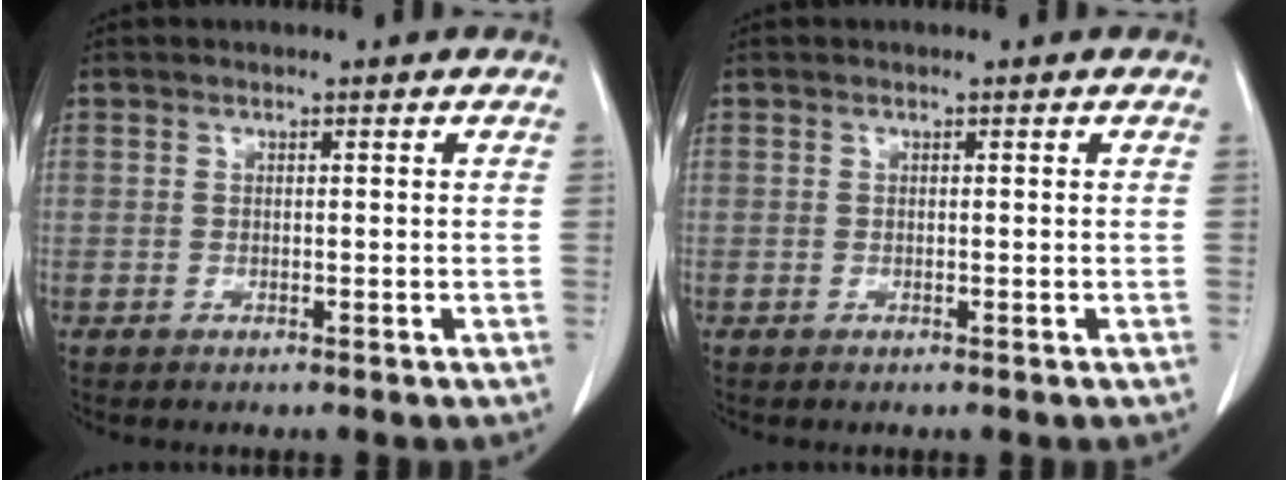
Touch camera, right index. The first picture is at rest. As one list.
[{"total": 0.0}]